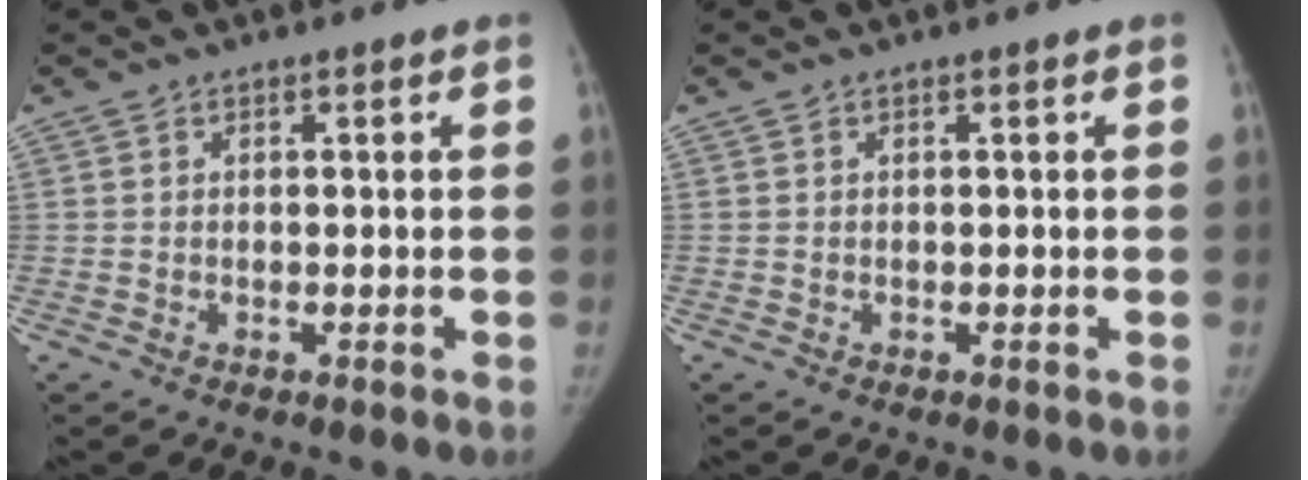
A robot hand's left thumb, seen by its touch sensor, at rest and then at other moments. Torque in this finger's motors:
{"motor_torque": [0.06, 0.00, 0.18, -0.17, 0.02]}